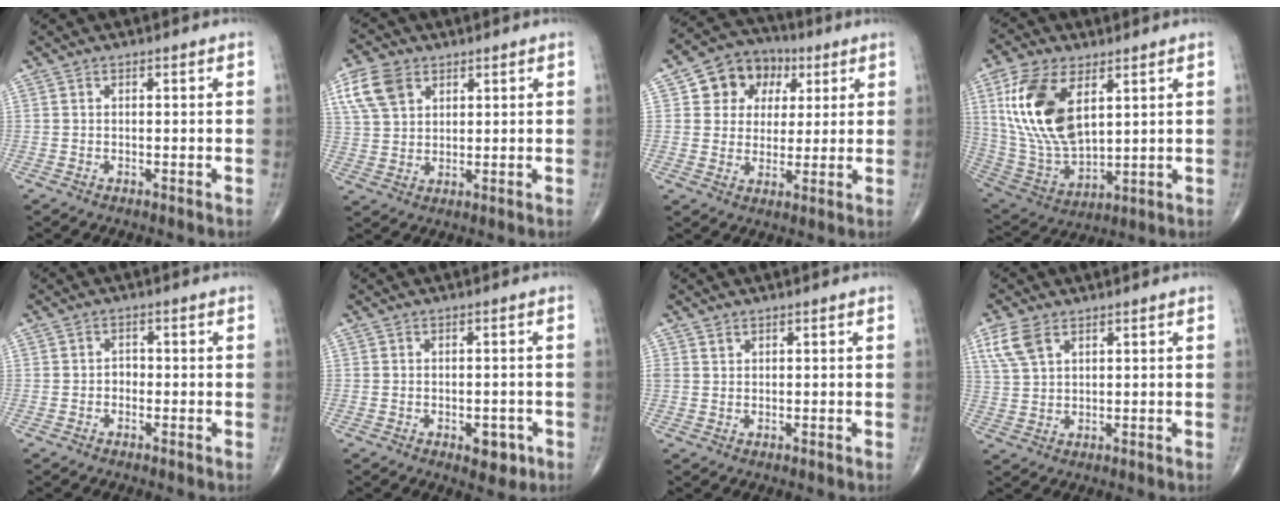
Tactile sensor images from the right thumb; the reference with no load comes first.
{"total": 8.2, "force": [3.8, 5.6, 4.7], "torque": [-0.086, -0.003, 0.077]}
{"total": 10.9, "force": [3.7, 9.1, 4.7], "torque": [-0.033, 0.001, 0.058]}
{"total": 18.3, "force": [6.2, 9.6, 14.4], "torque": [-0.285, -0.025, 0.127]}
{"total": 1.5, "force": [-0.6, 1.2, 0.6], "torque": [0.001, 0.006, -0.015]}
{"total": 3.9, "force": [-1.6, 2.2, 2.7], "torque": [-0.015, 0.005, -0.015]}
{"total": 1.0, "force": [0.7, 0.6, 0.2], "torque": [0.007, -0.004, 0.012]}
{"total": 5.8, "force": [3.1, 3.2, 3.7], "torque": [-0.079, -0.003, 0.069]}